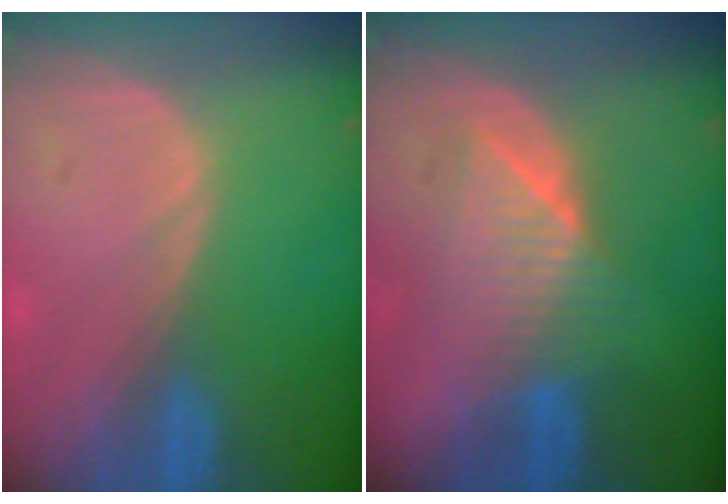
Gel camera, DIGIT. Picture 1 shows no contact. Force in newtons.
{"total": 6.4, "press": 6.3, "slide": 1.0}